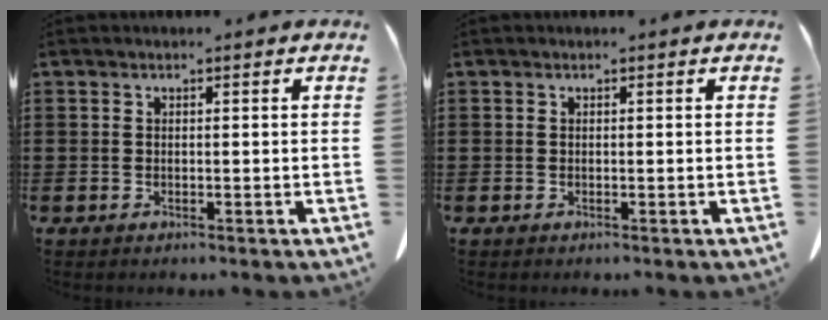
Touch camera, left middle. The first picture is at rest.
{"total": 0.0}